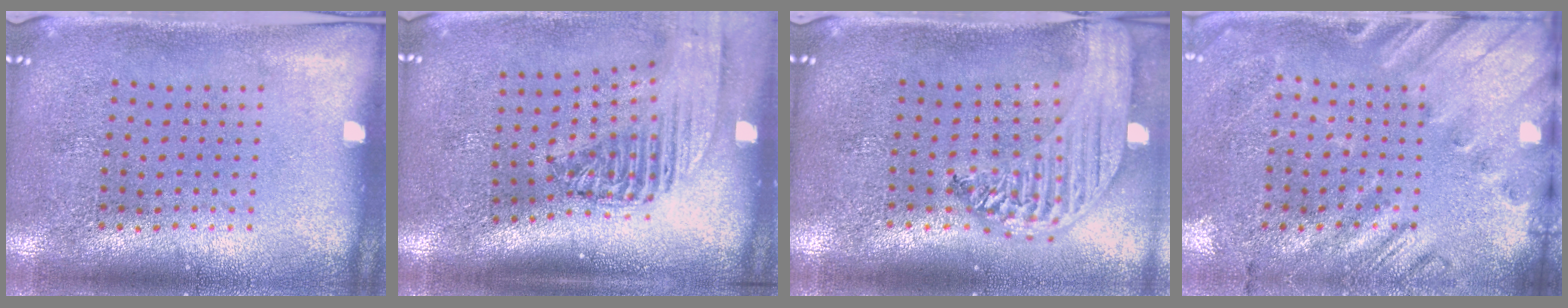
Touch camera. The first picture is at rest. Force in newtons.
{"total": 2.4, "press": 1.8, "slide": 1.5}
{"total": 2.9, "press": 2.3, "slide": 1.8}
{"total": 2.6, "press": 1.9, "slide": 1.7}